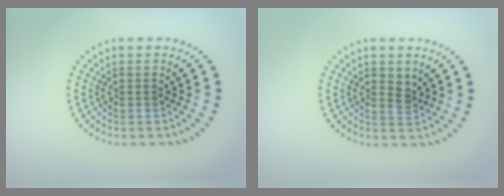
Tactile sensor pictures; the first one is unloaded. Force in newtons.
{"total": 1.3, "press": 1.1, "slide": 0.6}